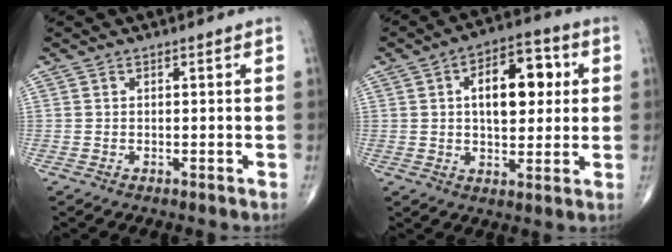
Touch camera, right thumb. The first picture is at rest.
{"total": 13.1, "force": [2.7, 7.0, 10.7], "torque": [-0.129, 0.007, 0.035]}